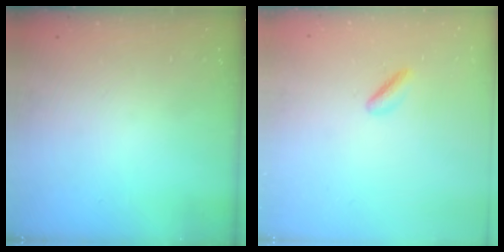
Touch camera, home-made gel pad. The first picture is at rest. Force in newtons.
{"total": 3.0, "press": 2.9, "slide": 0.8}